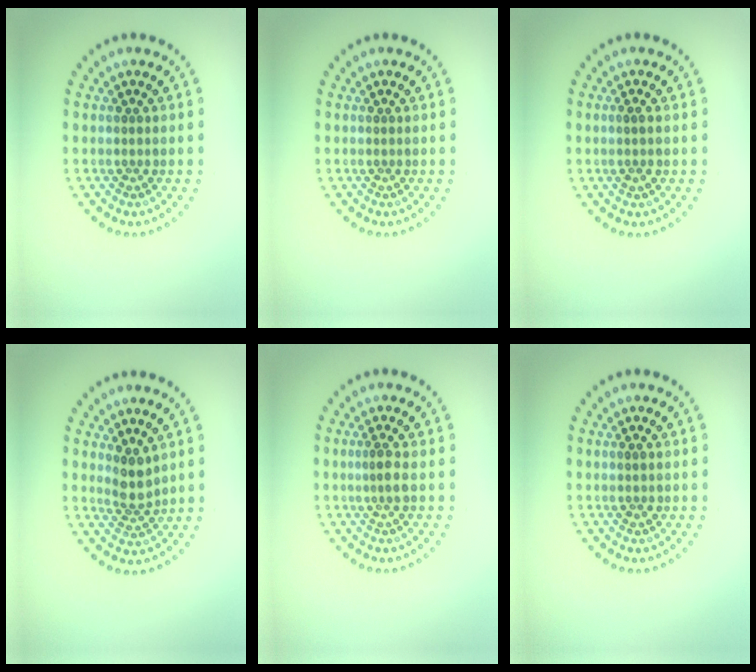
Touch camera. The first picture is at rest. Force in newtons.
{"total": 0.0}
{"total": 0.9, "press": 0.8, "slide": 0.4}
{"total": 2.3, "press": 1.8, "slide": 1.4}
{"total": 1.6, "press": 1.3, "slide": 1.1}
{"total": 0.8, "press": 0.8, "slide": 0.1}